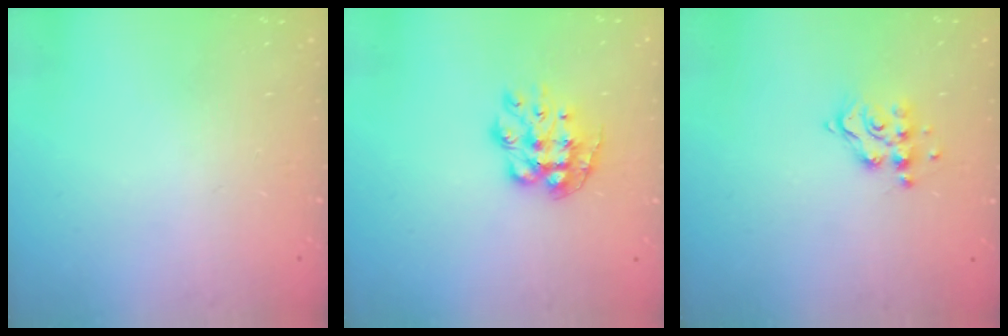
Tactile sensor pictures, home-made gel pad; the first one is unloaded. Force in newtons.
{"total": 11.9, "press": 11.9, "slide": 0.8}
{"total": 9.4, "press": 9.4, "slide": 0.3}